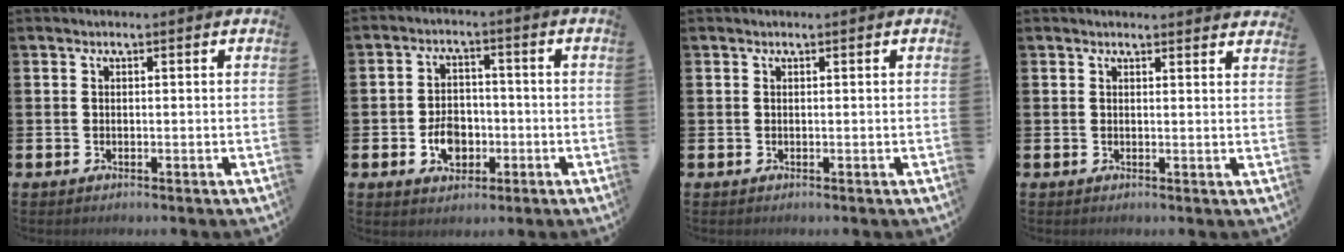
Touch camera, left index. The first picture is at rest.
{"total": 5.0, "force": [-1.5, 3.7, 2.9], "torque": [-0.048, 0.007, -0.030]}
{"total": 0.0}
{"total": 1.5, "force": [1.5, -0.1, -0.1], "torque": [0.010, -0.012, 0.027]}